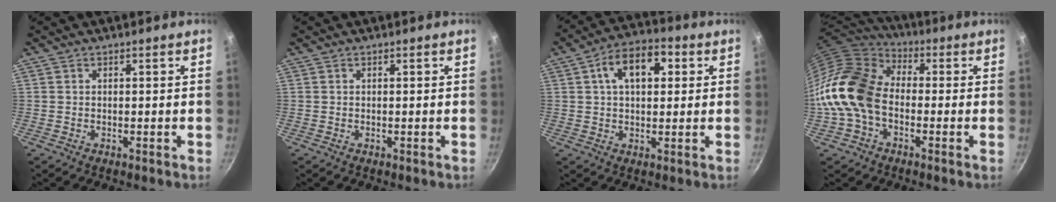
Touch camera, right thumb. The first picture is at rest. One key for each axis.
{"total": 0.0}
{"total": 10.8, "fx": 2.8, "fy": 6.4, "fz": 8.2, "tx": -0.101, "ty": 0.016, "tz": 0.034}
{"total": 16.1, "fx": -2.6, "fy": 11.6, "fz": 10.9, "tx": -0.188, "ty": 0.044, "tz": -0.073}